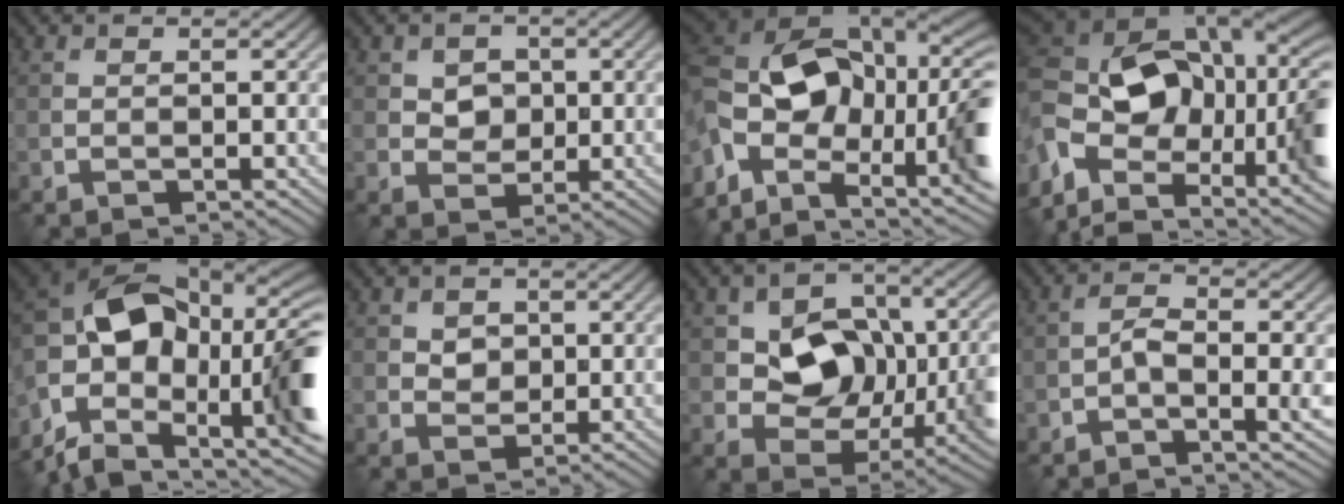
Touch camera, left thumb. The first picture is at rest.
{"total": 3.3, "force": [0.5, 2.8, 1.7], "torque": [-0.035, -0.002, -0.003]}
{"total": 16.8, "force": [-2.4, 9.8, 13.5], "torque": [-0.243, -0.002, -0.040]}
{"total": 16.9, "force": [-2.2, 8.7, 14.4], "torque": [-0.266, 0.003, -0.038]}
{"total": 15.8, "force": [-3.9, 10.7, 10.9], "torque": [-0.196, -0.016, -0.067]}
{"total": 2.4, "force": [0.6, 2.0, 1.2], "torque": [-0.028, -0.002, 0.005]}
{"total": 10.5, "force": [0.3, 7.5, 7.4], "torque": [-0.133, -0.009, 0.009]}
{"total": 3.9, "force": [-1.3, 1.3, 3.4], "torque": [-0.065, 0.004, -0.031]}